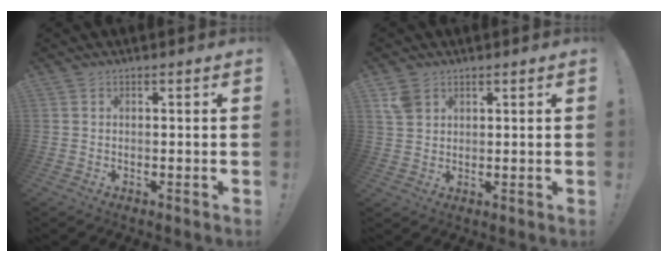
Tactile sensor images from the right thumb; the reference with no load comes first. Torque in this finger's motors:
{"motor_torque": [0.26, 0.77, 0.43, 0.16, -0.06]}